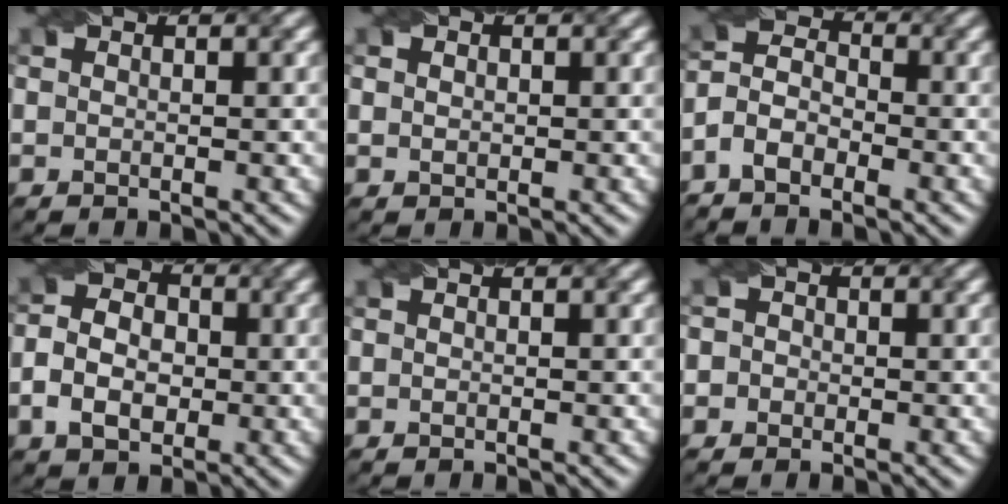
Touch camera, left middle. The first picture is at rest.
{"total": 1.0, "force": [0.5, 0.8, 0.5], "torque": [-0.007, 0.003, 0.008]}
{"total": 3.6, "force": [-2.4, 1.8, 1.9], "torque": [-0.041, 0.009, -0.056]}
{"total": 5.0, "force": [-0.8, 3.9, 3.1], "torque": [-0.060, 0.004, -0.018]}
{"total": 0.0}
{"total": 2.4, "force": [0.4, 2.2, 0.8], "torque": [0.012, 0.019, -0.021]}